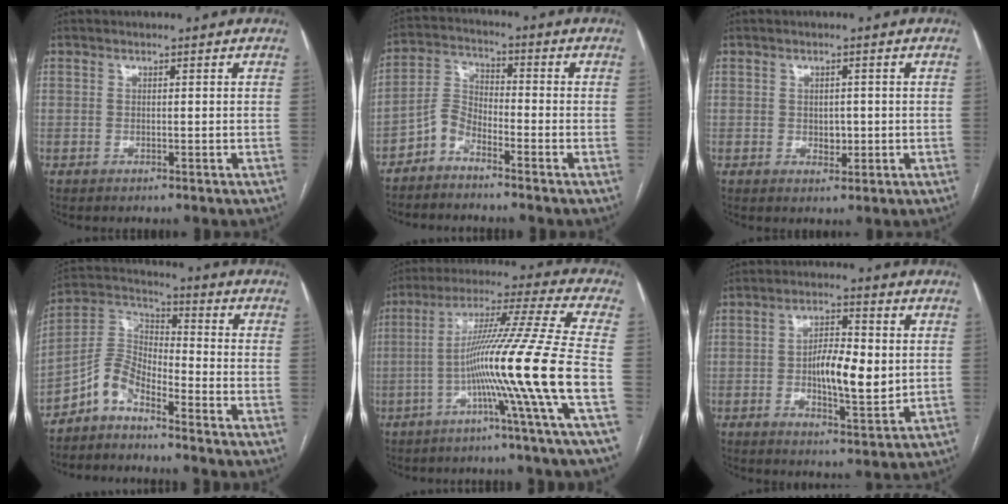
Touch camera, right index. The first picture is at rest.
{"total": 4.5, "force": [-3.6, 1.8, 2.0], "torque": [-0.044, 0.002, -0.080]}
{"total": 2.3, "force": [-0.1, 1.7, 1.6], "torque": [-0.019, 0.001, 0.004]}
{"total": 7.0, "force": [-5.4, 2.5, 3.5], "torque": [-0.076, 0.023, -0.114]}
{"total": 17.5, "force": [-4.9, -3.9, 16.3], "torque": [-0.280, -0.008, -0.096]}
{"total": 9.1, "force": [0.0, 3.0, 8.6], "torque": [-0.147, 0.003, 0.001]}